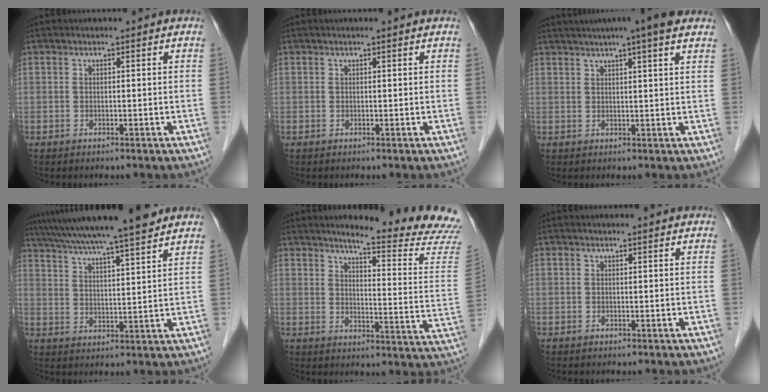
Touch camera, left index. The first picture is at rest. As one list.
[{"total": 0.9, "force": [0.7, 0.0, 0.5], "torque": [-0.008, 0.008, 0.012]}, {"total": 9.8, "force": [7.6, 0.1, 6.2], "torque": [-0.094, 0.024, 0.092]}, {"total": 18.2, "force": [15.8, 0.0, 9.0], "torque": [-0.157, 0.023, 0.236]}, {"total": 17.6, "force": [16.5, -0.8, 6.1], "torque": [-0.083, -0.116, 0.185]}, {"total": 1.9, "force": [1.8, 0.1, 0.5], "torque": [-0.013, 0.008, 0.018]}]